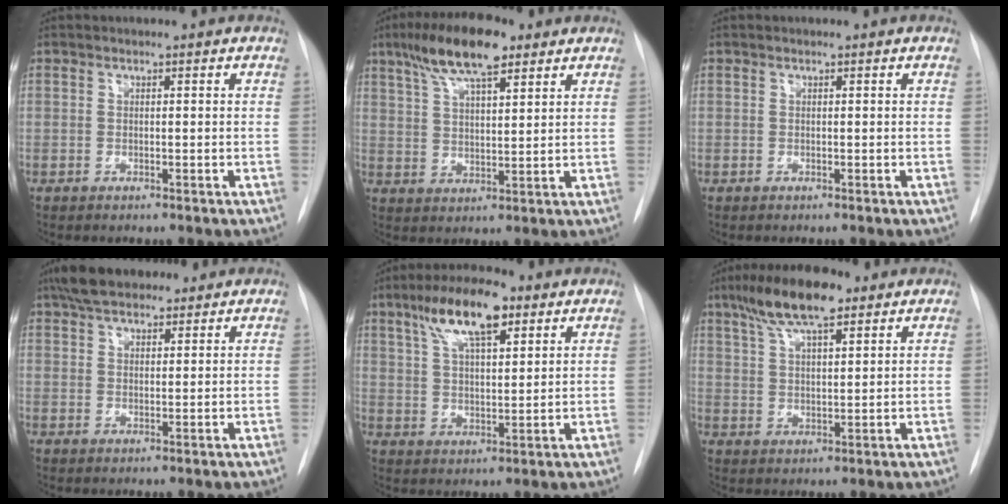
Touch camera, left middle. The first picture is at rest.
{"total": 11.2, "force": [7.2, 2.9, 8.0], "torque": [-0.148, 0.018, 0.126]}
{"total": 0.0}
{"total": 8.0, "force": [6.2, 3.3, 3.9], "torque": [-0.065, 0.025, 0.107]}
{"total": 11.4, "force": [6.4, 3.3, 8.8], "torque": [-0.161, 0.019, 0.111]}
{"total": 10.6, "force": [7.0, 2.6, 7.5], "torque": [-0.139, 0.018, 0.123]}